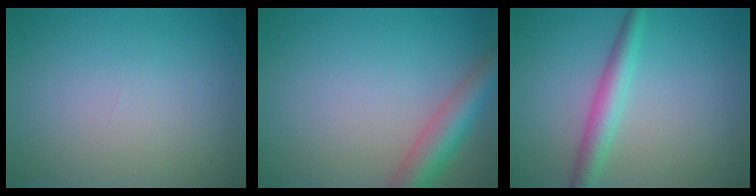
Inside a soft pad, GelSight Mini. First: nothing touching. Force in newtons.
{"total": 4.7, "press": 4.7, "slide": 0.1}
{"total": 3.0, "press": 3.0, "slide": 0.0}